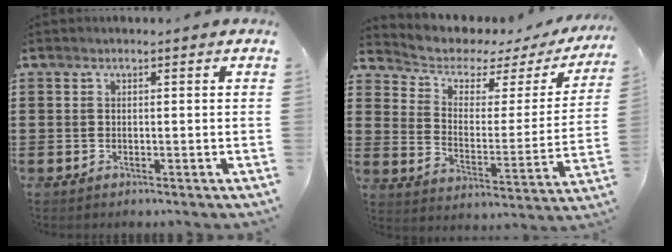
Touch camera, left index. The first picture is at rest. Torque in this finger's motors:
{"motor_torque": [2.14, 0.00, -0.43, -0.21]}